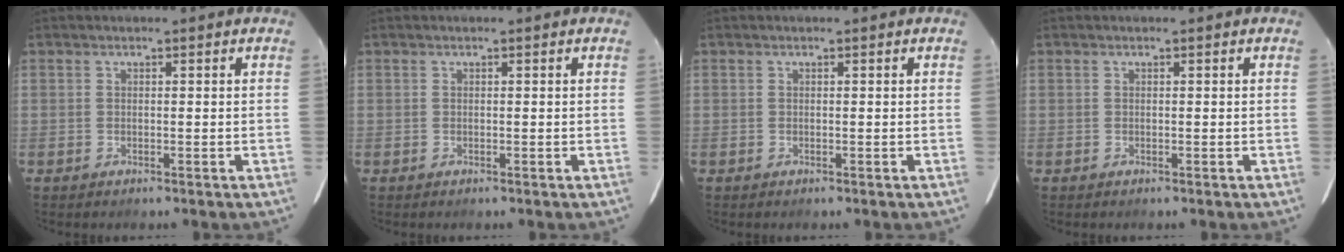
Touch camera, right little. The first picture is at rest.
{"total": 0.0}
{"total": 0.0}
{"total": 0.0}